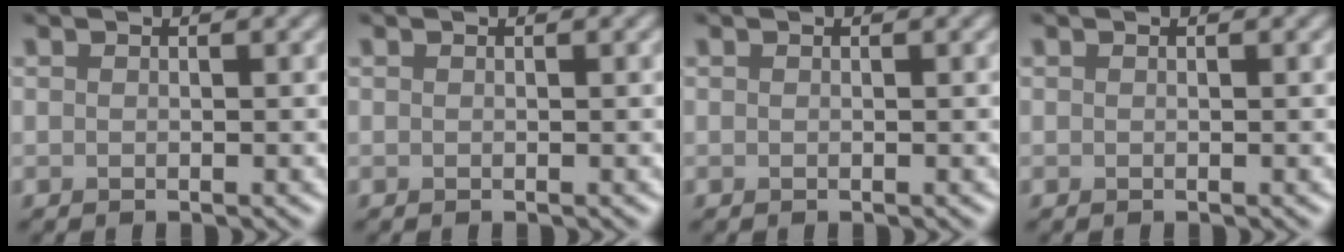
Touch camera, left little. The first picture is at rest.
{"total": 0.0}
{"total": 0.0}
{"total": 0.0}